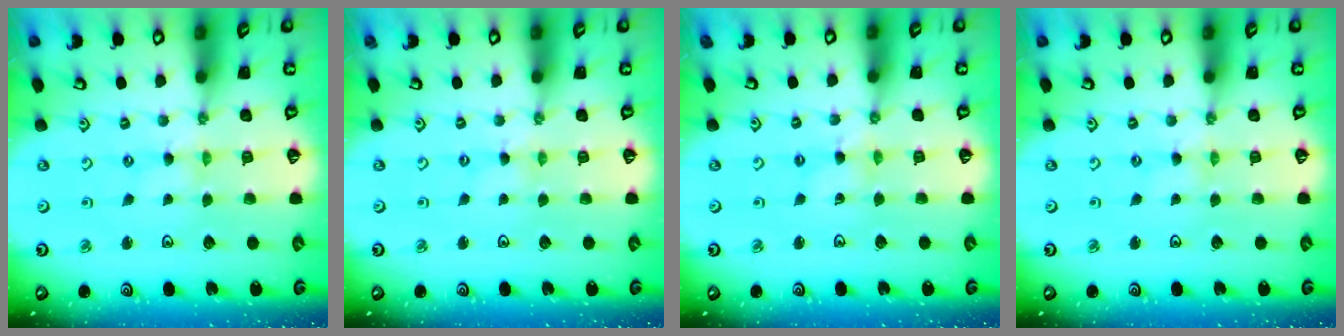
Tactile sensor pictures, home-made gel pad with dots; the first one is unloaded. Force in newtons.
{"total": 0.0}
{"total": 2.0, "press": 1.9, "slide": 0.3}
{"total": 0.0}